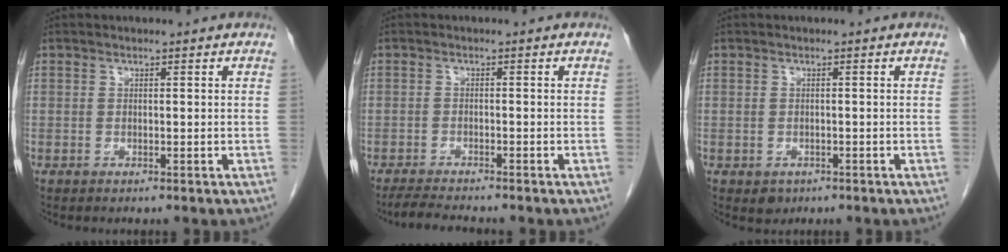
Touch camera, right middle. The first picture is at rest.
{"total": 4.2, "force": [-3.9, -0.1, 1.6], "torque": [-0.033, -0.020, -0.064]}
{"total": 1.7, "force": [-0.9, 1.4, 0.6], "torque": [-0.007, 0.002, -0.004]}